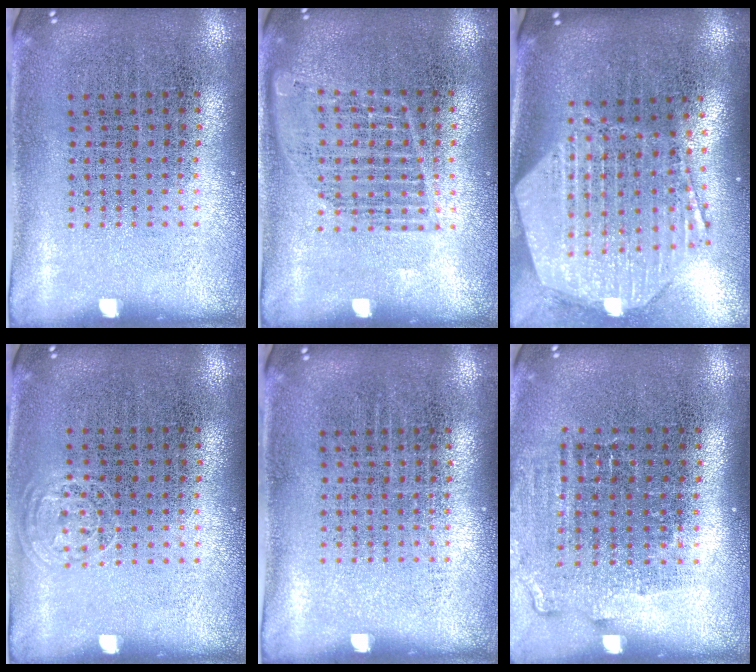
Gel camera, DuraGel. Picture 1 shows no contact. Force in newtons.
{"total": 1.1, "press": 1.1, "slide": 0.3}
{"total": 3.0, "press": 2.4, "slide": 1.8}
{"total": 0.6, "press": 0.6, "slide": 0.3}
{"total": 0.0}
{"total": 1.3, "press": 1.1, "slide": 0.6}